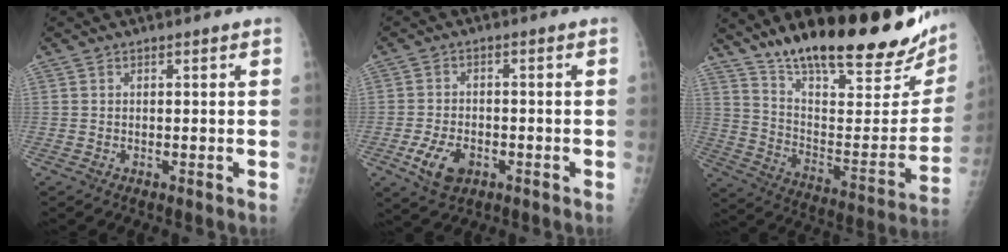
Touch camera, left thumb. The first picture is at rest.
{"total": 6.8, "force": [-2.8, 4.3, 4.4], "torque": [-0.076, 0.005, -0.046]}
{"total": 31.4, "force": [22.4, 8.7, 20.2], "torque": [-0.279, -0.084, 0.340]}